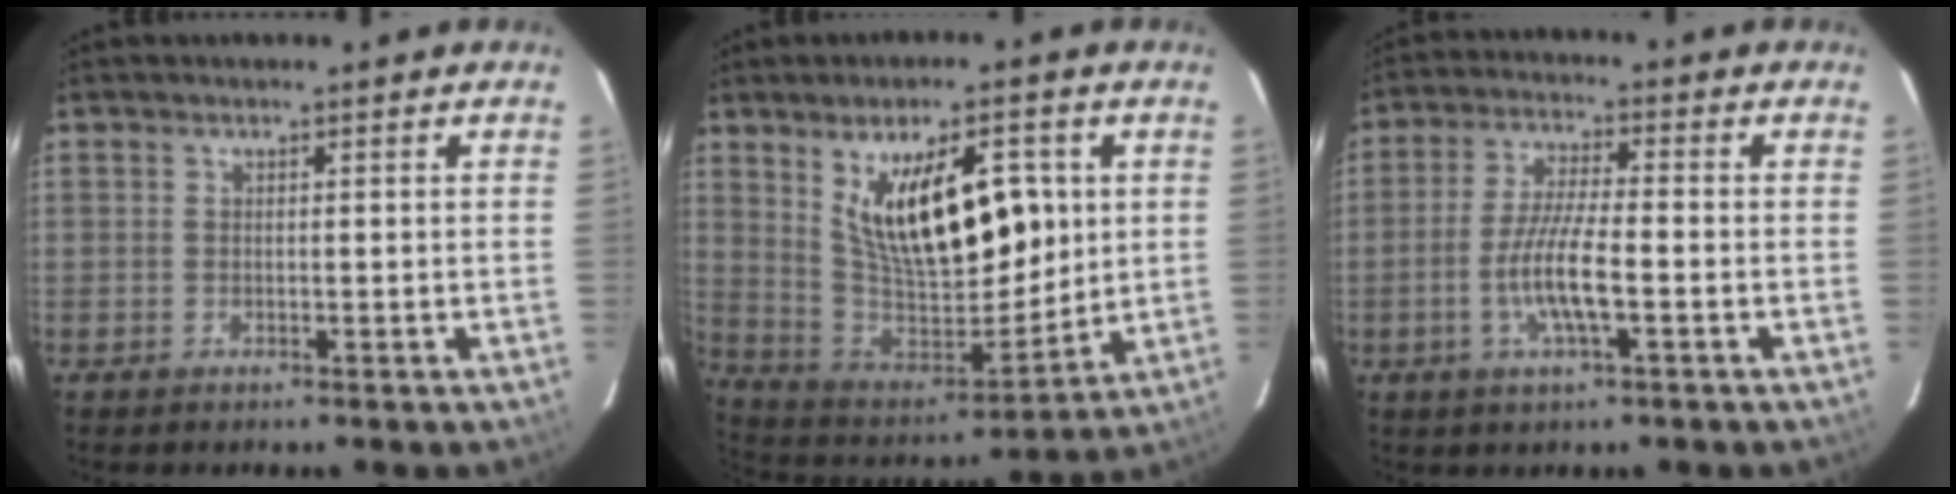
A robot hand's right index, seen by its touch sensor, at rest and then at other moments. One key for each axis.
{"total": 19.2, "fx": 6.0, "fy": 8.9, "fz": 16.0, "tx": -0.268, "ty": -0.008, "tz": 0.124}
{"total": 8.2, "fx": -2.6, "fy": 1.3, "fz": 7.7, "tx": -0.153, "ty": -0.005, "tz": -0.051}